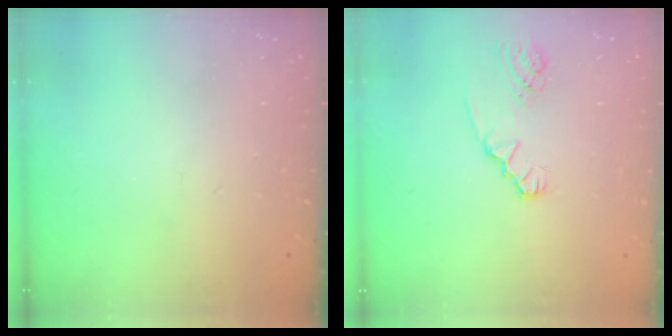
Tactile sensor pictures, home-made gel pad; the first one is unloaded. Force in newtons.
{"total": 2.2, "press": 2.2, "slide": 0.4}